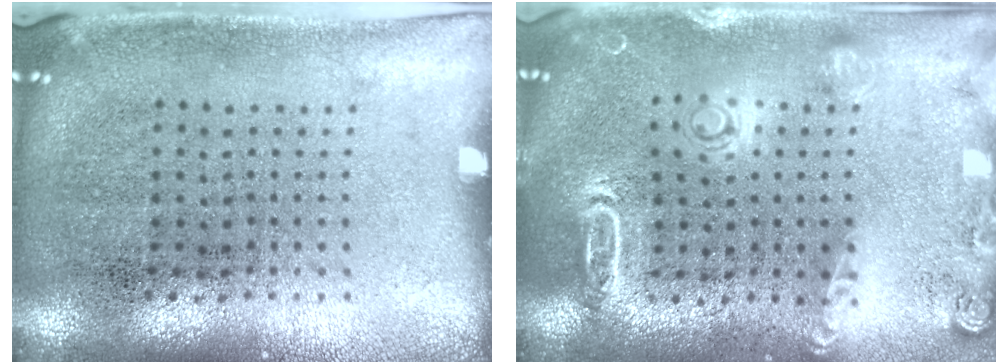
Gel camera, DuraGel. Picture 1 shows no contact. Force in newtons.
{"total": 1.9, "press": 1.9, "slide": 0.5}